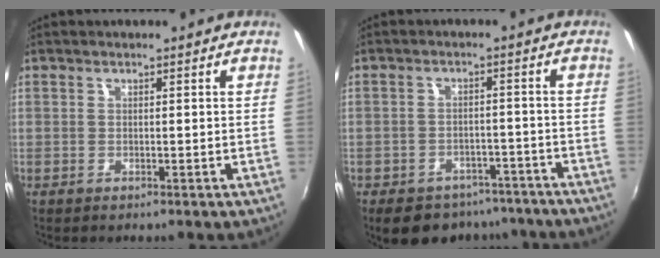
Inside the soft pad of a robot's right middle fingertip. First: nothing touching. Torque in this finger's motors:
{"motor_torque": [1.04, -1.11, 0.12, 0.04]}